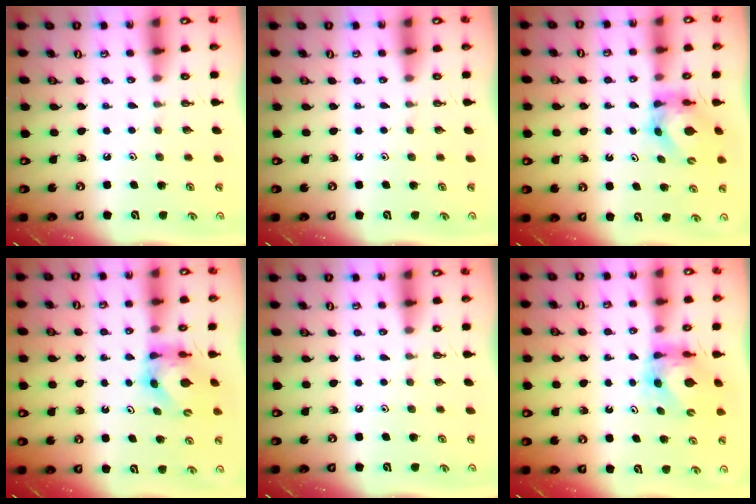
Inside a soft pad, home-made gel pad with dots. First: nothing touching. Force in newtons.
{"total": 0.0}
{"total": 5.7, "press": 5.7, "slide": 0.5}
{"total": 5.8, "press": 5.8, "slide": 0.5}
{"total": 0.0}
{"total": 6.2, "press": 6.1, "slide": 0.8}